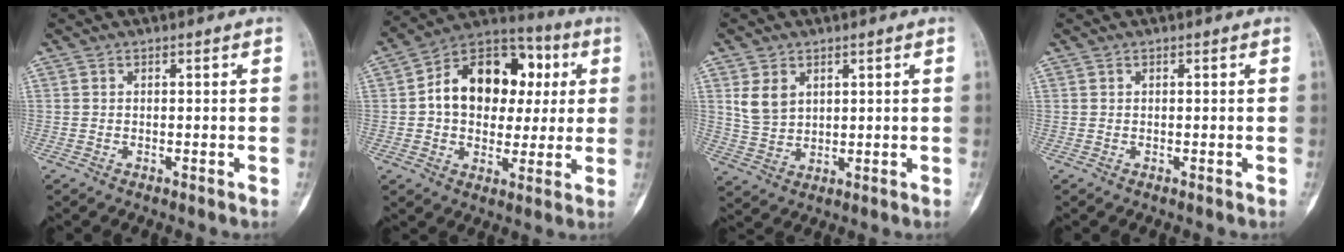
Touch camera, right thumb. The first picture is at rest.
{"total": 18.7, "force": [2.9, 13.4, 12.8], "torque": [-0.152, 0.025, 0.040]}
{"total": 5.7, "force": [2.3, 4.2, 3.2], "torque": [-0.048, -0.011, 0.055]}
{"total": 0.0}